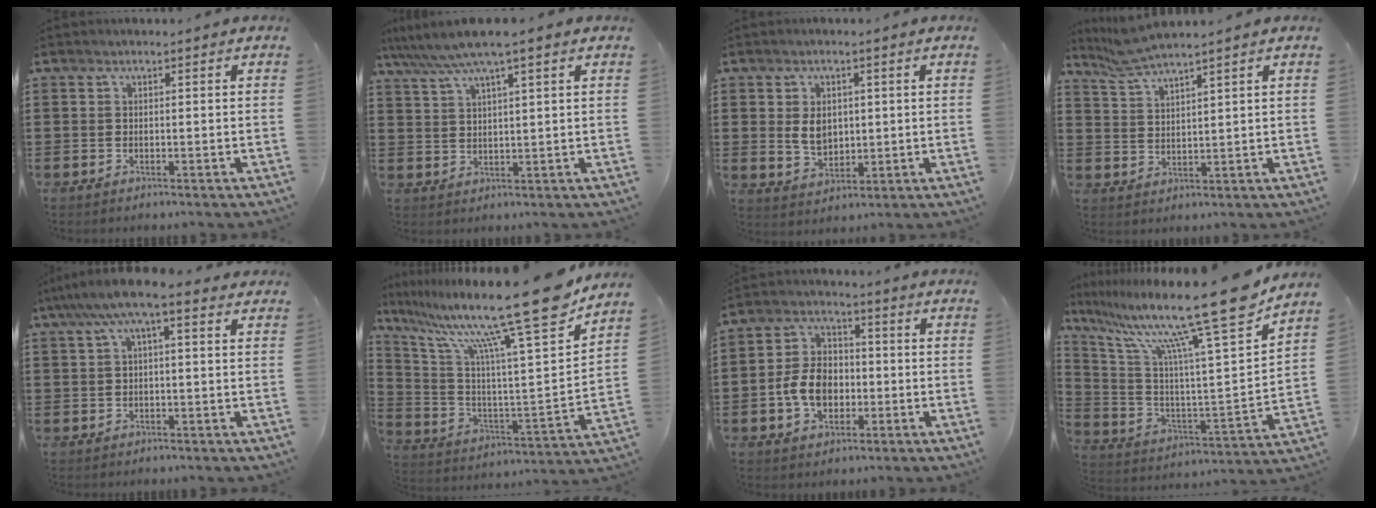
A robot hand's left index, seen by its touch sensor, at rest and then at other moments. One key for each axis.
{"total": 5.7, "fx": 4.1, "fy": 0.0, "fz": 3.9, "tx": -0.086, "ty": -0.011, "tz": 0.069}
{"total": 4.3, "fx": 0.7, "fy": 3.2, "fz": 2.9, "tx": -0.057, "ty": 0.006, "tz": 0.008}
{"total": 3.9, "fx": 3.6, "fy": 0.1, "fz": 1.5, "tx": -0.041, "ty": -0.010, "tz": 0.065}
{"total": 5.0, "fx": 1.9, "fy": 1.0, "fz": 4.5, "tx": -0.089, "ty": 0.003, "tz": 0.032}
{"total": 20.1, "fx": 14.9, "fy": 1.5, "fz": 13.5, "tx": -0.257, "ty": -0.088, "tz": 0.232}
{"total": 7.4, "fx": -1.8, "fy": 5.5, "fz": 4.7, "tx": -0.109, "ty": 0.004, "tz": -0.042}
{"total": 19.2, "fx": 14.4, "fy": 0.8, "fz": 12.6, "tx": -0.243, "ty": -0.088, "tz": 0.224}